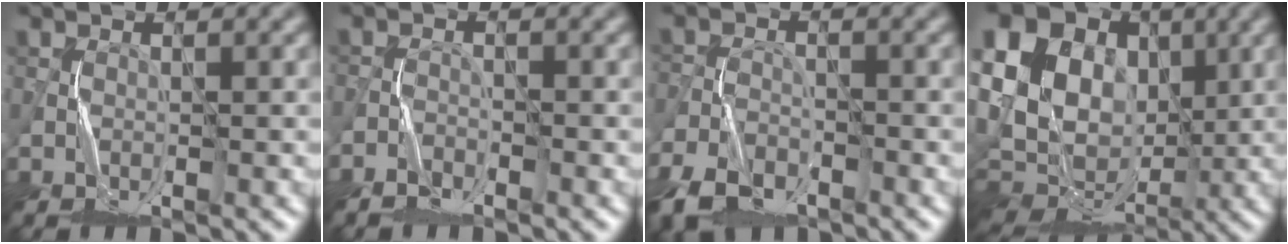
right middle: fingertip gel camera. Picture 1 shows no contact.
{"total": 1.9, "force": [-1.7, 0.8, 0.6], "torque": [-0.011, 0.003, -0.039]}
{"total": 5.7, "force": [-4.2, 2.7, 2.7], "torque": [-0.059, -0.010, -0.092]}
{"total": 21.9, "force": [3.9, 18.2, 11.5], "torque": [-0.262, 0.043, 0.033]}